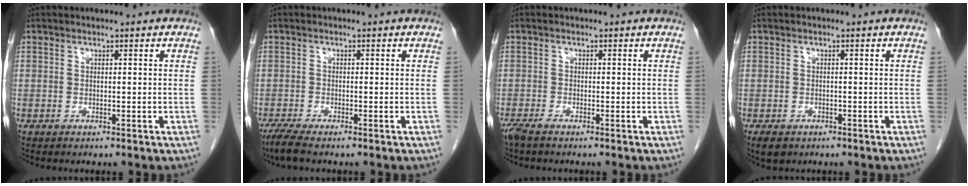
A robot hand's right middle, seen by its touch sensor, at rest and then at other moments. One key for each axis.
{"total": 3.5, "fx": -2.8, "fy": 0.3, "fz": 2.1, "tx": -0.044, "ty": -0.011, "tz": -0.052}
{"total": 2.2, "fx": -1.8, "fy": 0.3, "fz": 1.4, "tx": -0.028, "ty": -0.007, "tz": -0.033}
{"total": 3.6, "fx": -2.5, "fy": 2.1, "fz": 1.6, "tx": -0.021, "ty": -0.004, "tz": -0.032}